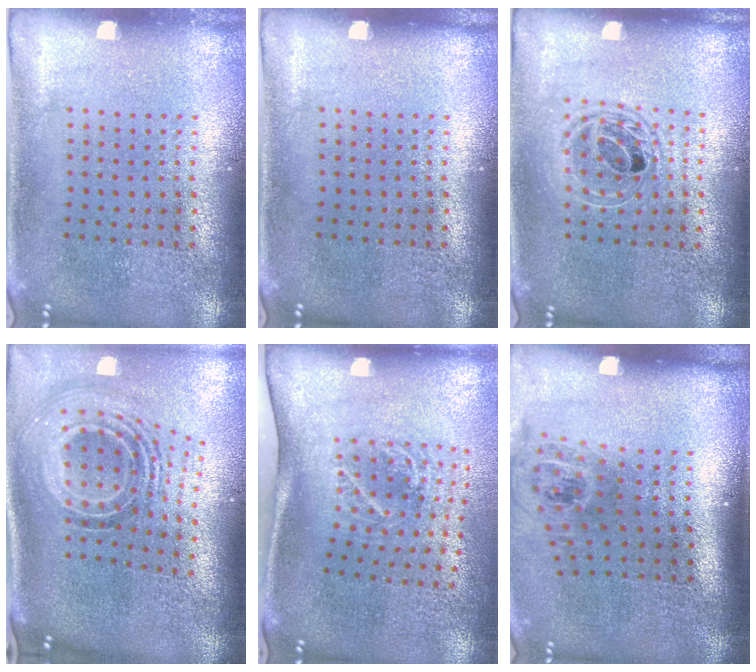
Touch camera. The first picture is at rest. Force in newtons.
{"total": 0.0}
{"total": 1.6, "press": 1.3, "slide": 0.8}
{"total": 2.3, "press": 1.5, "slide": 1.7}
{"total": 2.0, "press": 1.4, "slide": 1.4}
{"total": 1.7, "press": 1.2, "slide": 1.2}